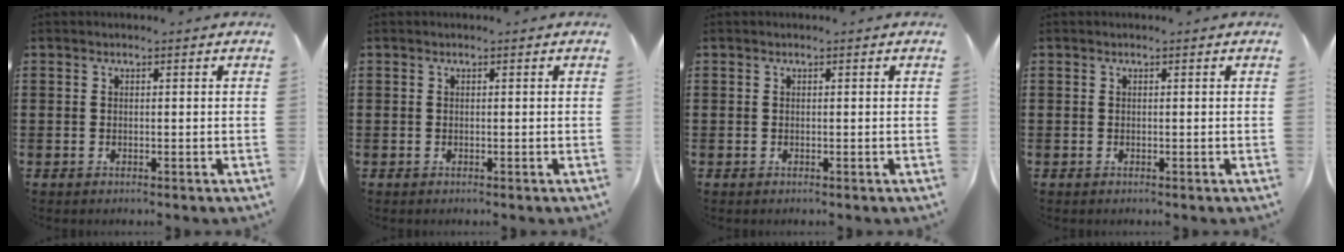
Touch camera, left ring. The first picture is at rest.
{"total": 0.0}
{"total": 0.0}
{"total": 0.0}